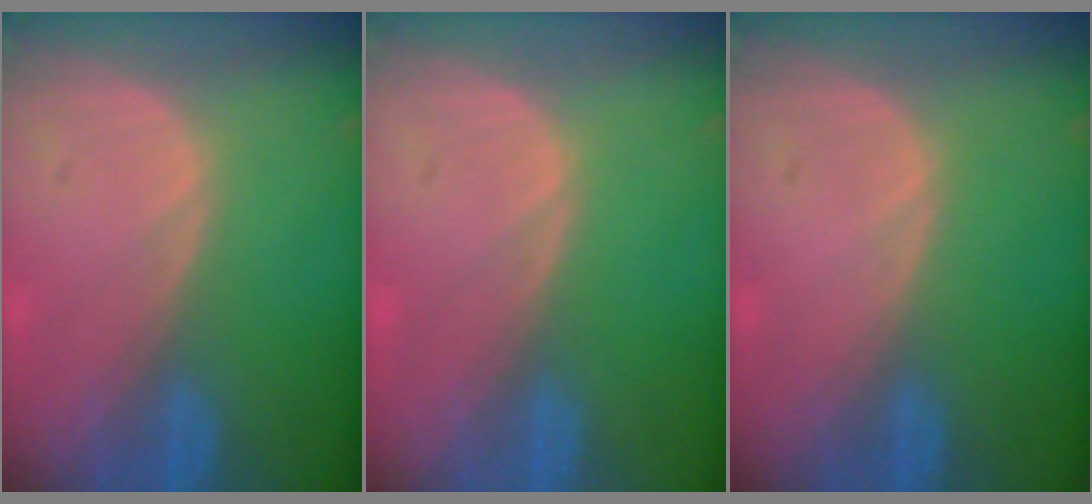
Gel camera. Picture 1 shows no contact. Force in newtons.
{"total": 0.0}
{"total": 0.0}